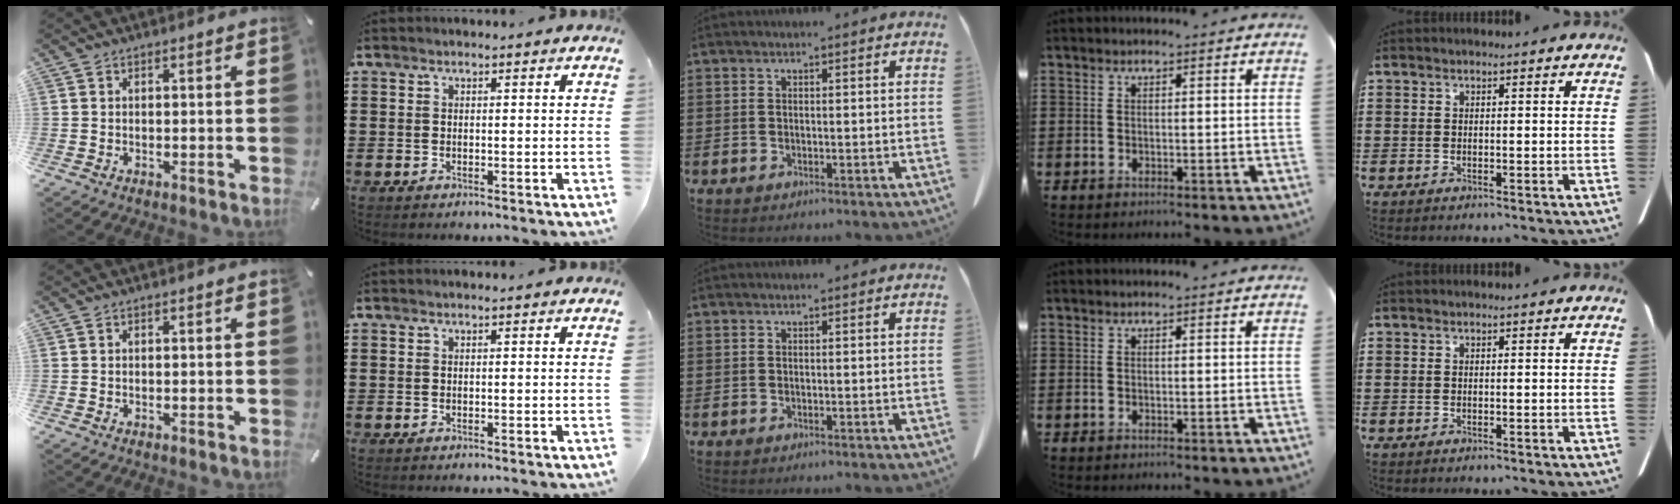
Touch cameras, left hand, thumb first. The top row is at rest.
{}